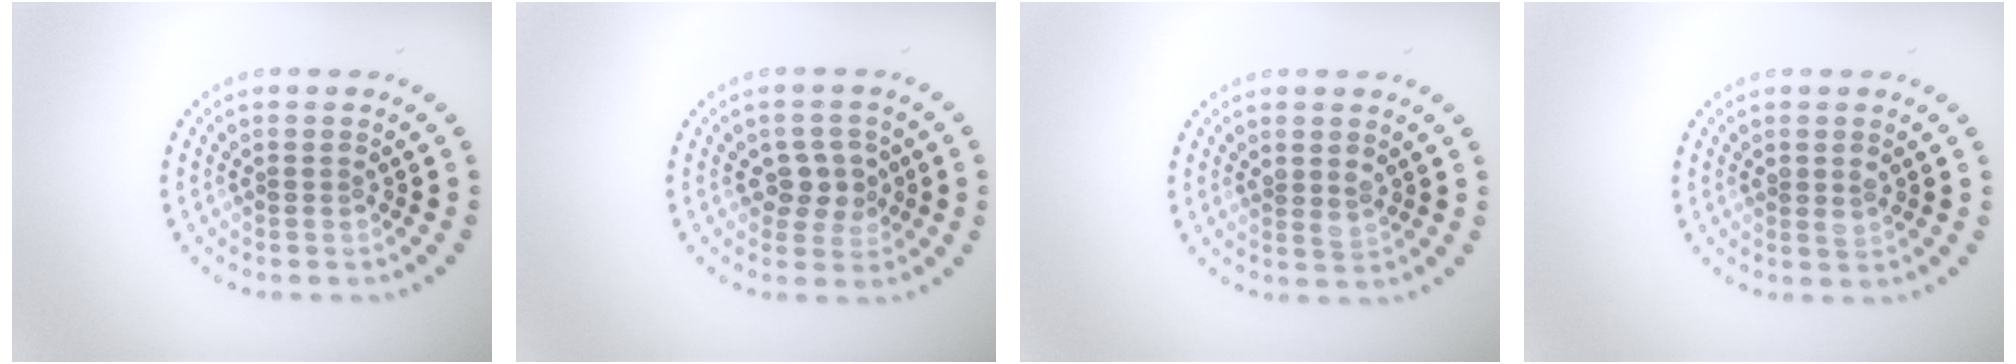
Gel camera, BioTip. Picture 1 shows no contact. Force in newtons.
{"total": 2.7, "press": 2.6, "slide": 0.7}
{"total": 1.3, "press": 1.2, "slide": 0.6}
{"total": 1.1, "press": 1.1, "slide": 0.1}